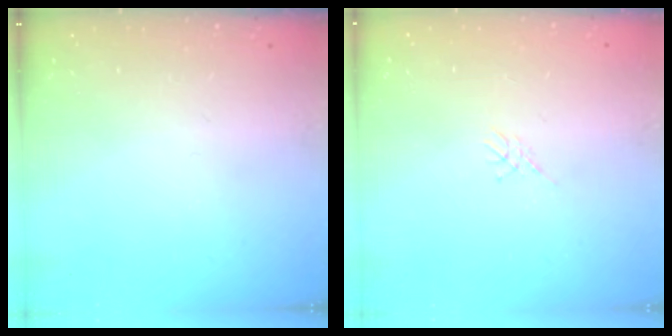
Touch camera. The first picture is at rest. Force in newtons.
{"total": 1.1, "press": 1.1, "slide": 0.3}